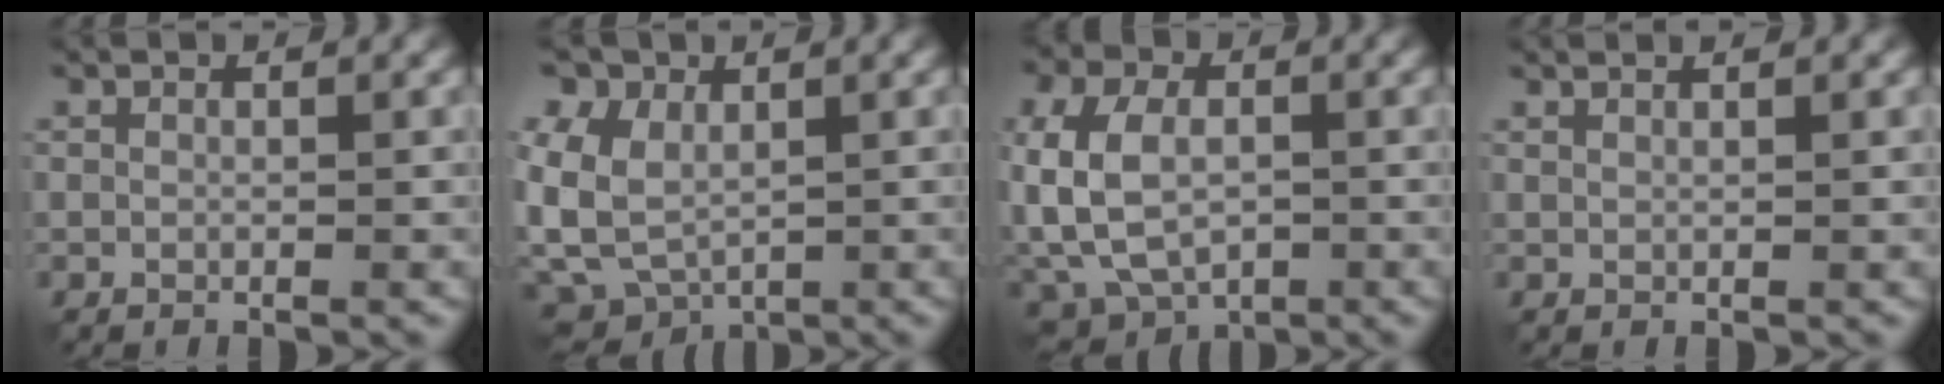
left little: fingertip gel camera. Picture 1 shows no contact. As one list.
[{"total": 6.9, "force": [1.3, 4.9, 4.7], "torque": [-0.118, 0.000, 0.018]}, {"total": 10.1, "force": [-1.9, 6.4, 7.5], "torque": [-0.170, 0.000, -0.035]}, {"total": 1.4, "force": [1.1, 0.4, 0.9], "torque": [-0.002, 0.003, 0.003]}]